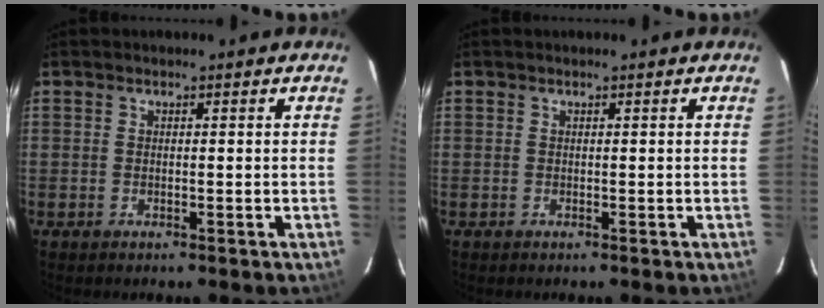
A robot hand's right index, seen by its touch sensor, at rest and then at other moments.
{"total": 0.0}